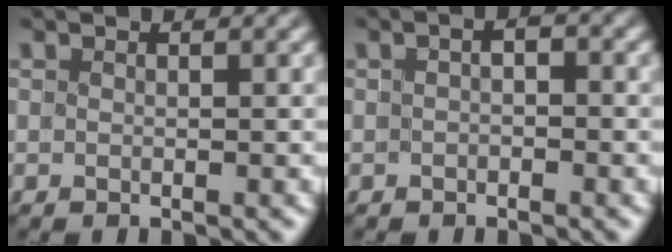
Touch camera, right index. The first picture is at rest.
{"total": 1.2, "force": [-0.3, 1.0, 0.8], "torque": [-0.005, 0.004, -0.010]}